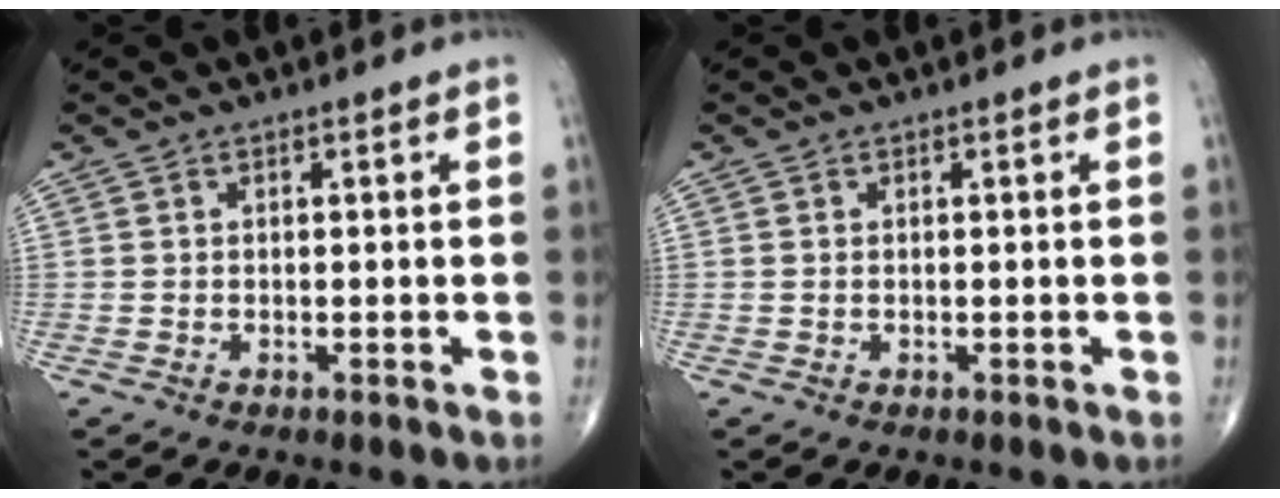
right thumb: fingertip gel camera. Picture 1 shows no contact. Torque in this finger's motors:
{"motor_torque": [0.17, 0.06, -0.09, -0.19, 0.02]}